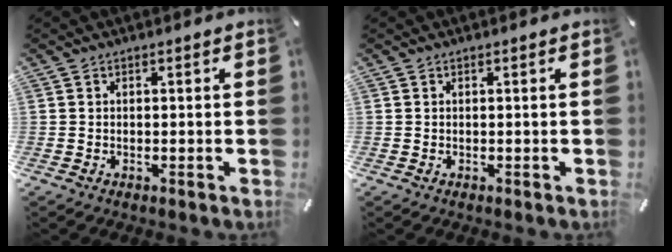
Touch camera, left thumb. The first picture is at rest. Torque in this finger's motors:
{"motor_torque": [0.05, 0.03, -0.06, 0.00, -0.02]}